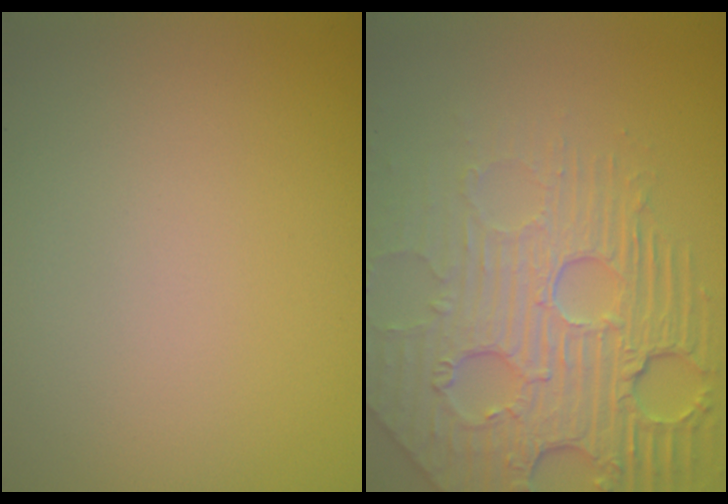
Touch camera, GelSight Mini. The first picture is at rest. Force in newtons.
{"total": 8.6, "press": 5.9, "slide": 6.2}